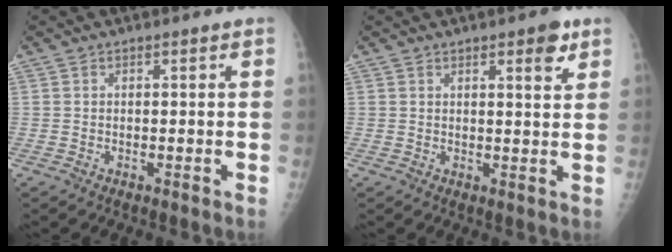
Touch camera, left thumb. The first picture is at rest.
{"total": 4.4, "force": [2.5, 1.3, 3.3], "torque": [-0.036, -0.013, 0.030]}